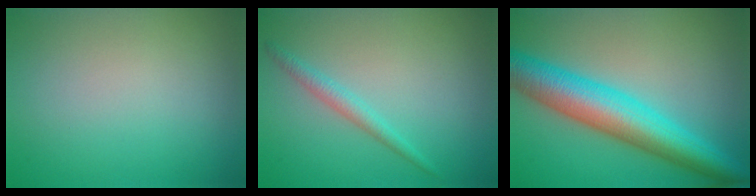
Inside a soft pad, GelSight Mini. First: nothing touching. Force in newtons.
{"total": 1.6, "press": 1.6, "slide": 0.1}
{"total": 8.5, "press": 8.5, "slide": 0.2}